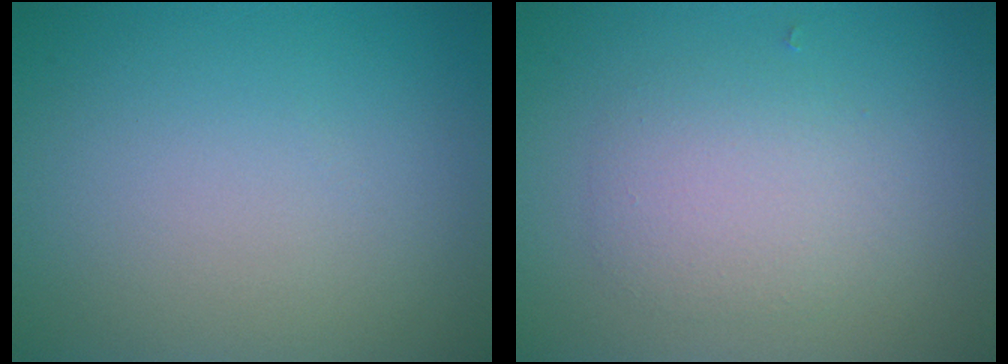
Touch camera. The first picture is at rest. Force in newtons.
{"total": 3.0, "press": 3.0, "slide": 0.1}